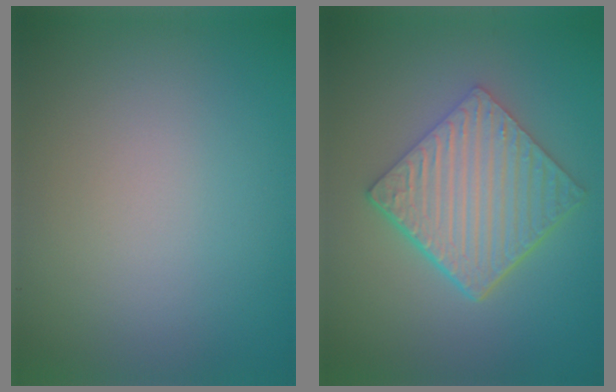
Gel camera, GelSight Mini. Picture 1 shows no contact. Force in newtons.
{"total": 6.5, "press": 4.6, "slide": 4.5}